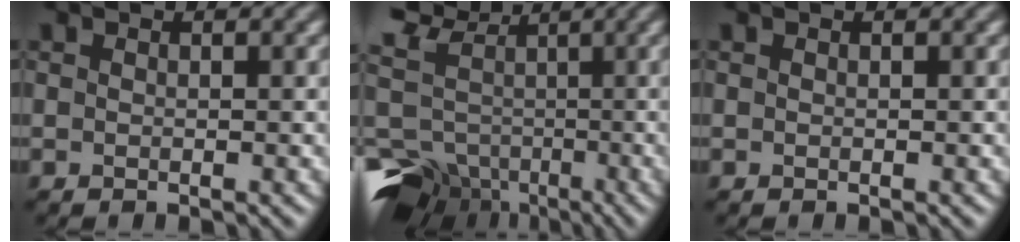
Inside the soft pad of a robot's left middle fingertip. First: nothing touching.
{"total": 11.2, "force": [-1.0, 9.0, 6.6], "torque": [-0.154, 0.008, 0.003]}
{"total": 0.0}